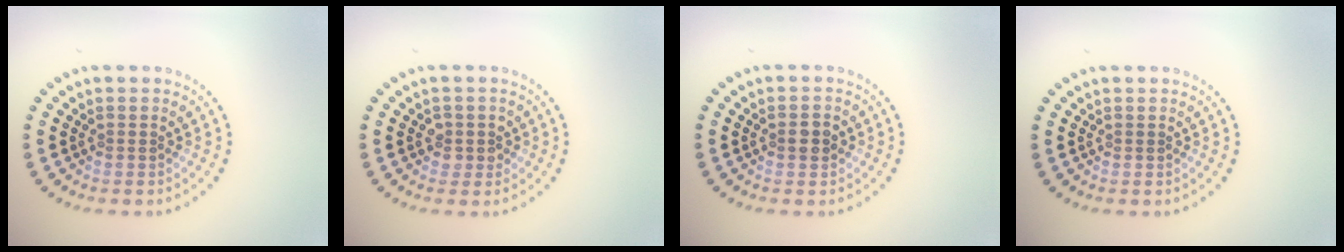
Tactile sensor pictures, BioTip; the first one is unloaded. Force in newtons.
{"total": 1.4, "press": 1.3, "slide": 0.5}
{"total": 1.5, "press": 1.5, "slide": 0.2}
{"total": 0.0}